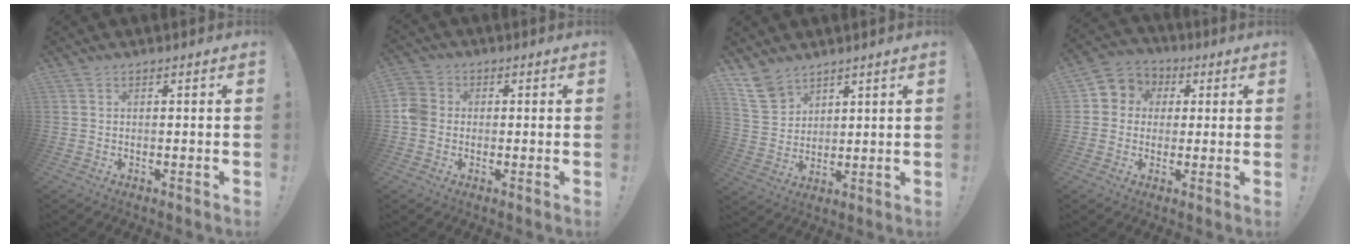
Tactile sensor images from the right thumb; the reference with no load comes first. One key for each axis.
{"total": 5.4, "fx": -0.8, "fy": 4.8, "fz": 2.3, "tx": -0.053, "ty": 0.014, "tz": -0.013}
{"total": 10.0, "fx": 7.1, "fy": 6.4, "fz": 2.8, "tx": -0.060, "ty": -0.038, "tz": 0.146}
{"total": 6.7, "fx": 0.0, "fy": 6.4, "fz": 1.9, "tx": -0.020, "ty": 0.007, "tz": 0.007}